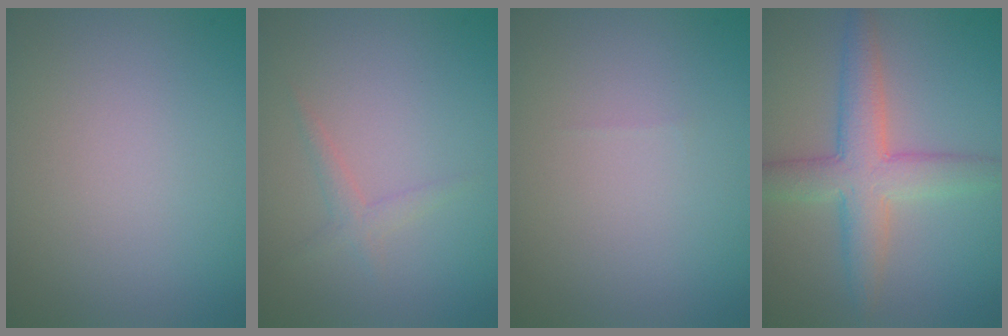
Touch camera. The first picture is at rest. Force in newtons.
{"total": 1.3, "press": 1.3, "slide": 0.1}
{"total": 0.0}
{"total": 5.5, "press": 5.5, "slide": 0.2}